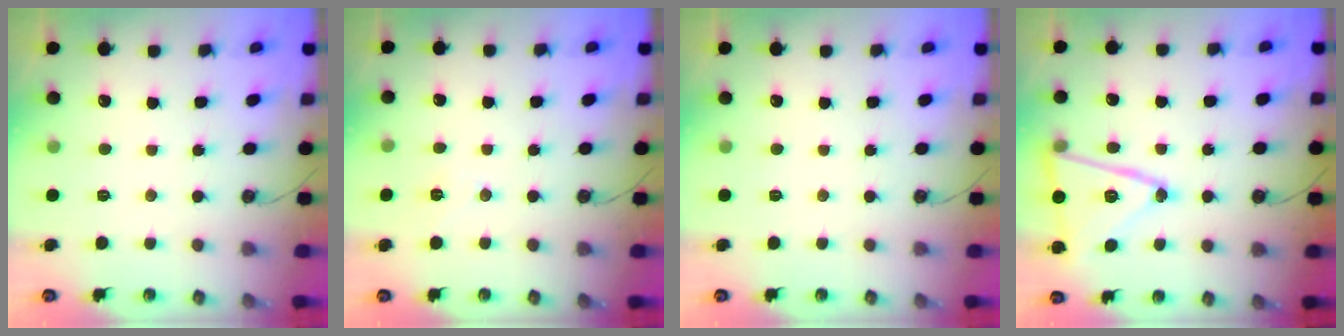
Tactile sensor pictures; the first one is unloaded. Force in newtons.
{"total": 6.8, "press": 5.1, "slide": 4.5}
{"total": 0.0}
{"total": 16.1, "press": 15.9, "slide": 2.6}